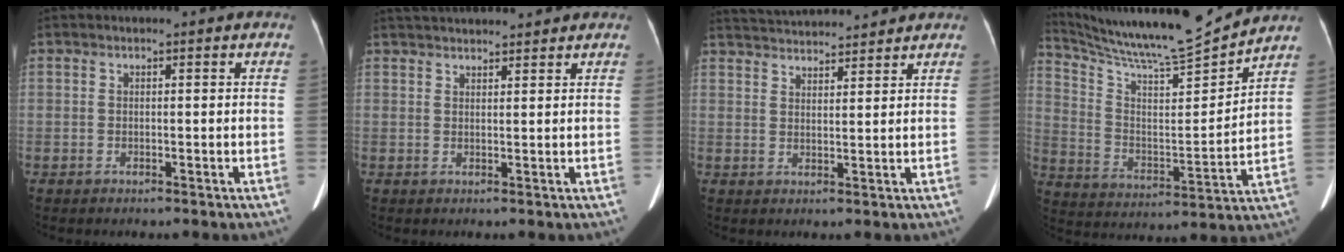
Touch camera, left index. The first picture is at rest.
{"total": 9.6, "force": [8.9, 1.0, 3.3], "torque": [-0.048, 0.022, 0.125]}
{"total": 11.5, "force": [11.0, 0.8, 3.4], "torque": [-0.063, 0.021, 0.165]}
{"total": 16.5, "force": [15.8, -1.6, 4.7], "torque": [-0.104, -0.047, 0.262]}